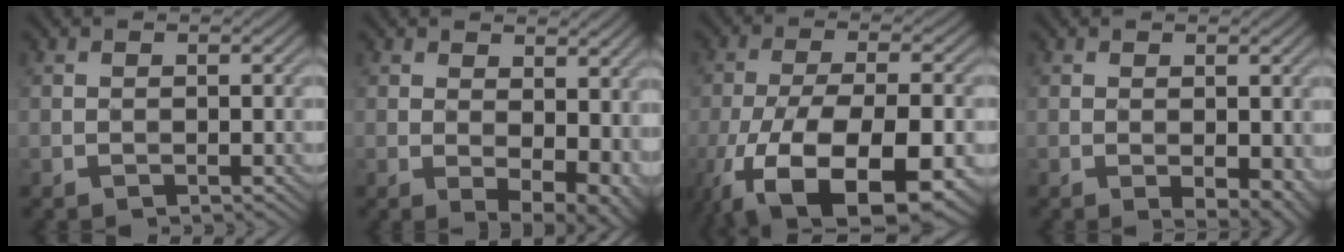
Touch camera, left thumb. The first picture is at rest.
{"total": 7.6, "force": [0.9, 4.5, 6.0], "torque": [-0.079, -0.010, 0.023]}
{"total": 17.3, "force": [-9.3, 7.6, 12.5], "torque": [-0.231, -0.046, -0.136]}
{"total": 3.7, "force": [-0.9, 1.8, 3.1], "torque": [-0.043, -0.008, -0.008]}